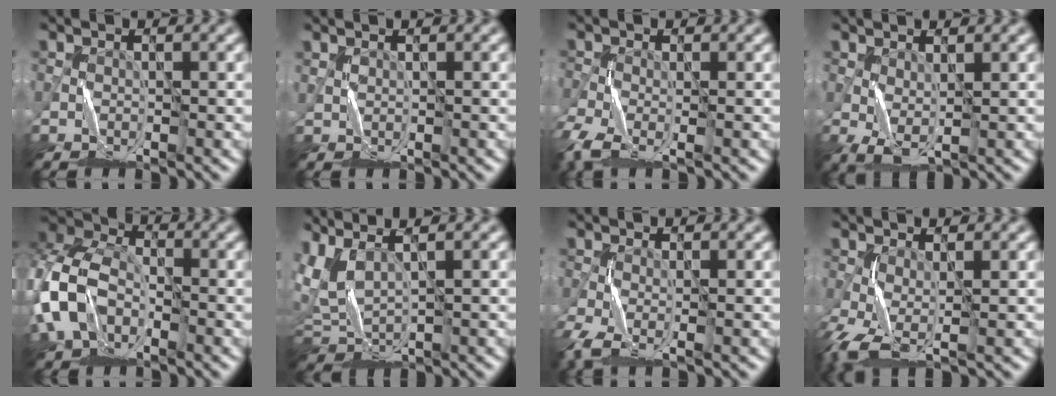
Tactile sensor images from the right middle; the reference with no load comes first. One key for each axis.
{"total": 0.7, "fx": 0.7, "fy": 0.0, "fz": 0.2, "tx": -0.009, "ty": -0.002, "tz": 0.017}
{"total": 4.5, "fx": -2.8, "fy": 2.0, "fz": 2.9, "tx": -0.080, "ty": -0.013, "tz": -0.064}
{"total": 2.0, "fx": 0.4, "fy": 0.8, "fz": 1.8, "tx": -0.051, "ty": -0.001, "tz": 0.010}
{"total": 7.7, "fx": -2.2, "fy": 5.5, "fz": 4.8, "tx": -0.119, "ty": 0.005, "tz": -0.056}
{"total": 4.0, "fx": 2.4, "fy": 1.4, "fz": 2.9, "tx": -0.090, "ty": 0.007, "tz": 0.054}
{"total": 3.7, "fx": -2.0, "fy": 1.6, "fz": 2.7, "tx": -0.077, "ty": -0.011, "tz": -0.043}
{"total": 4.8, "fx": -1.3, "fy": 2.1, "fz": 4.1, "tx": -0.113, "ty": -0.004, "tz": -0.030}